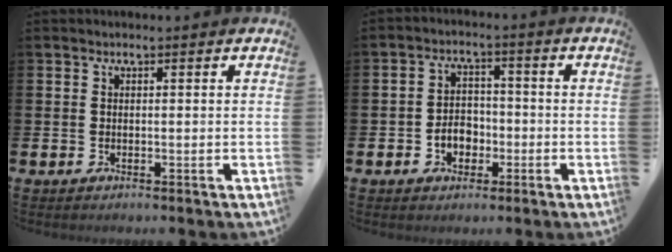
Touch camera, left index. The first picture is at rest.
{"total": 3.9, "force": [-1.5, 3.0, 2.0], "torque": [-0.032, 0.004, -0.034]}